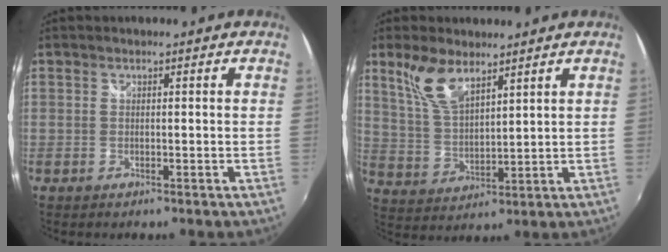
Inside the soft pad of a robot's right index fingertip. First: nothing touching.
{"total": 8.8, "force": [6.0, 3.5, 5.4], "torque": [-0.109, 0.007, 0.128]}